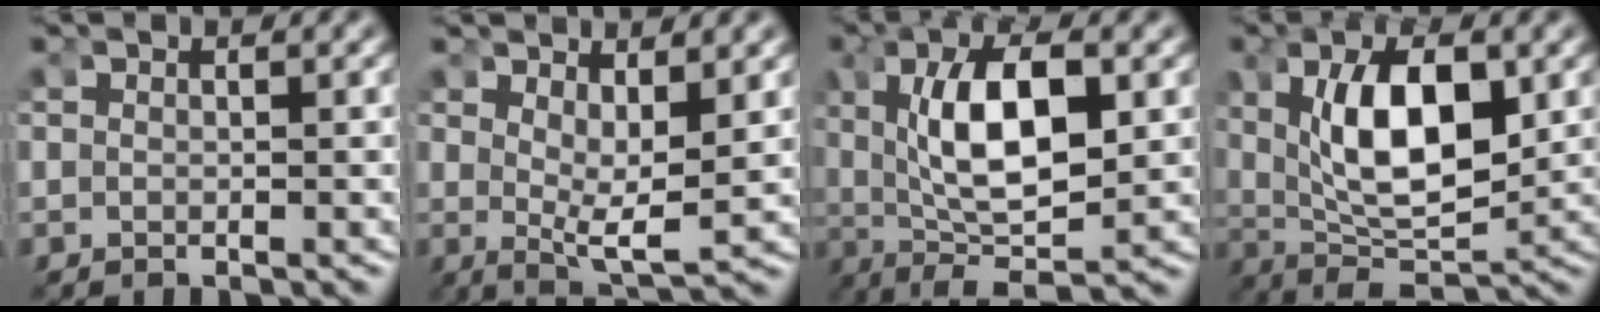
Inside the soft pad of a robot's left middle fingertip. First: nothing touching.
{"total": 4.0, "force": [1.4, 0.7, 3.7], "torque": [-0.064, -0.028, 0.036]}
{"total": 9.6, "force": [0.8, 4.2, 8.6], "torque": [-0.160, -0.020, 0.032]}
{"total": 9.6, "force": [1.4, 4.8, 8.2], "torque": [-0.142, -0.016, 0.038]}